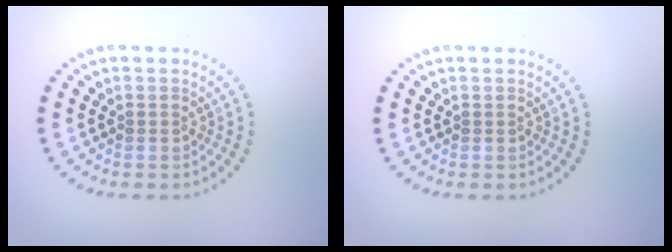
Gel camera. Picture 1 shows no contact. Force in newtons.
{"total": 0.0}